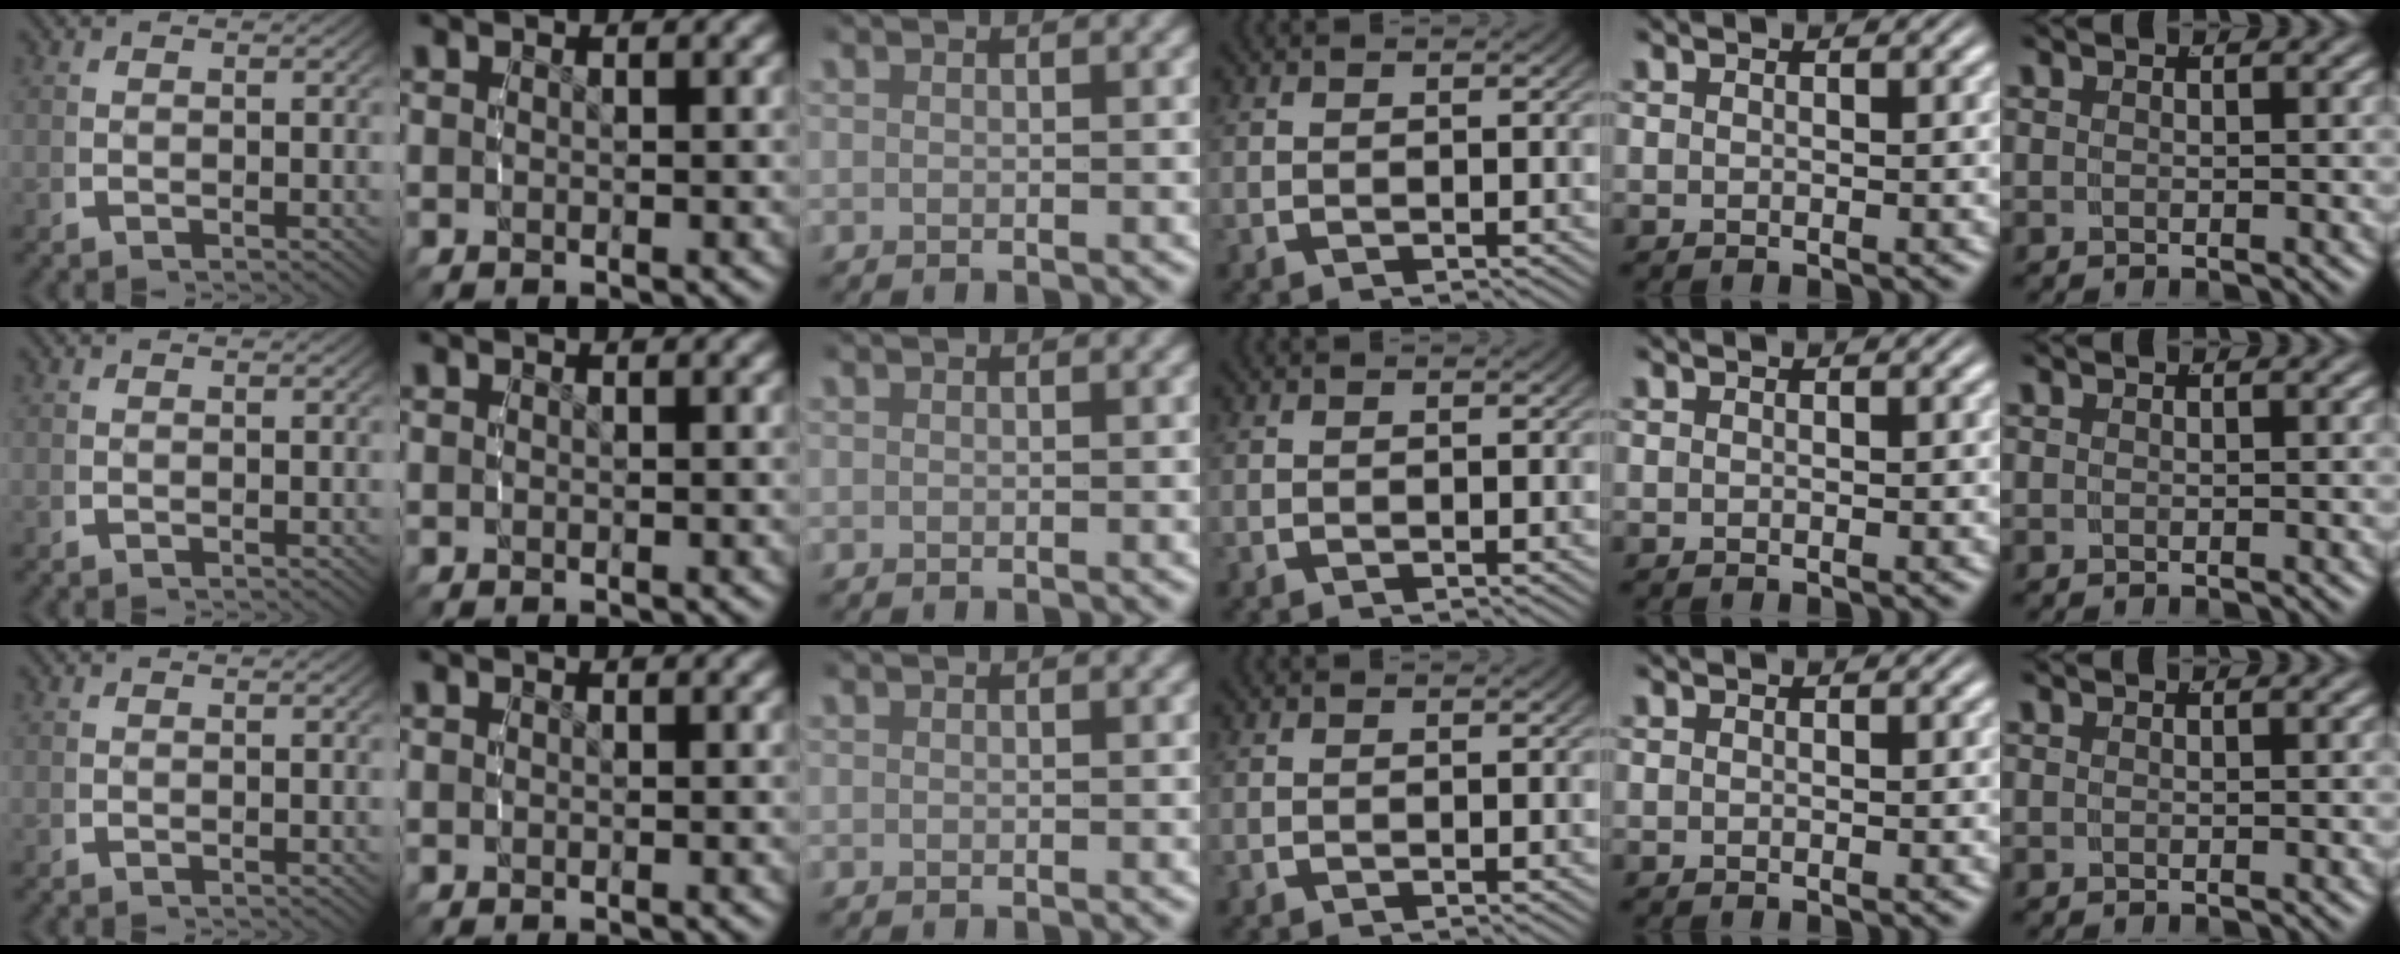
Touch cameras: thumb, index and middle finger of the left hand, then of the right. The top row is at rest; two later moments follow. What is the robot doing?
{"motion": "reach", "object": "glasses case"}